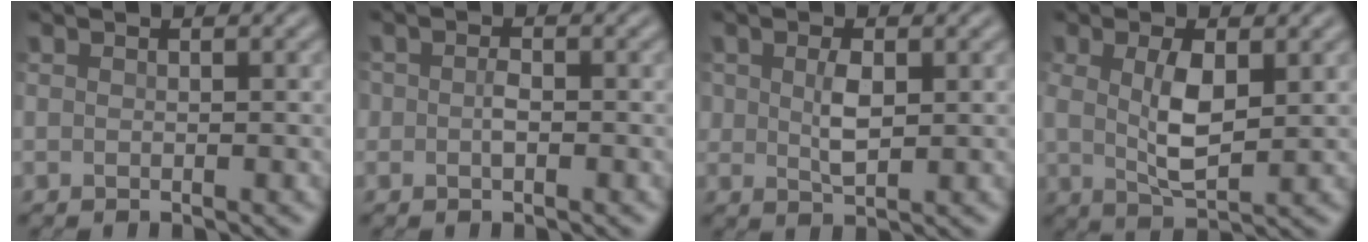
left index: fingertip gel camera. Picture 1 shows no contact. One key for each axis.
{"total": 1.4, "fx": -0.3, "fy": 0.9, "fz": 1.1, "tx": -0.023, "ty": -0.001, "tz": -0.008}
{"total": 2.2, "fx": 0.2, "fy": 1.1, "fz": 1.9, "tx": -0.042, "ty": -0.002, "tz": 0.007}
{"total": 4.5, "fx": 0.5, "fy": 1.9, "fz": 4.1, "tx": -0.085, "ty": -0.002, "tz": 0.015}